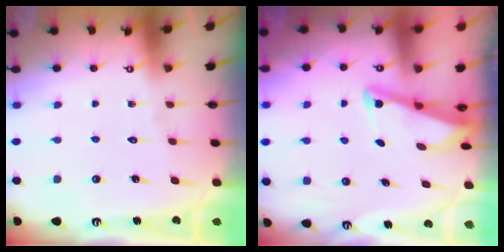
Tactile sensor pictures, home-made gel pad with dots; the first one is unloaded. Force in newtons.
{"total": 2.7, "press": 2.7, "slide": 0.3}